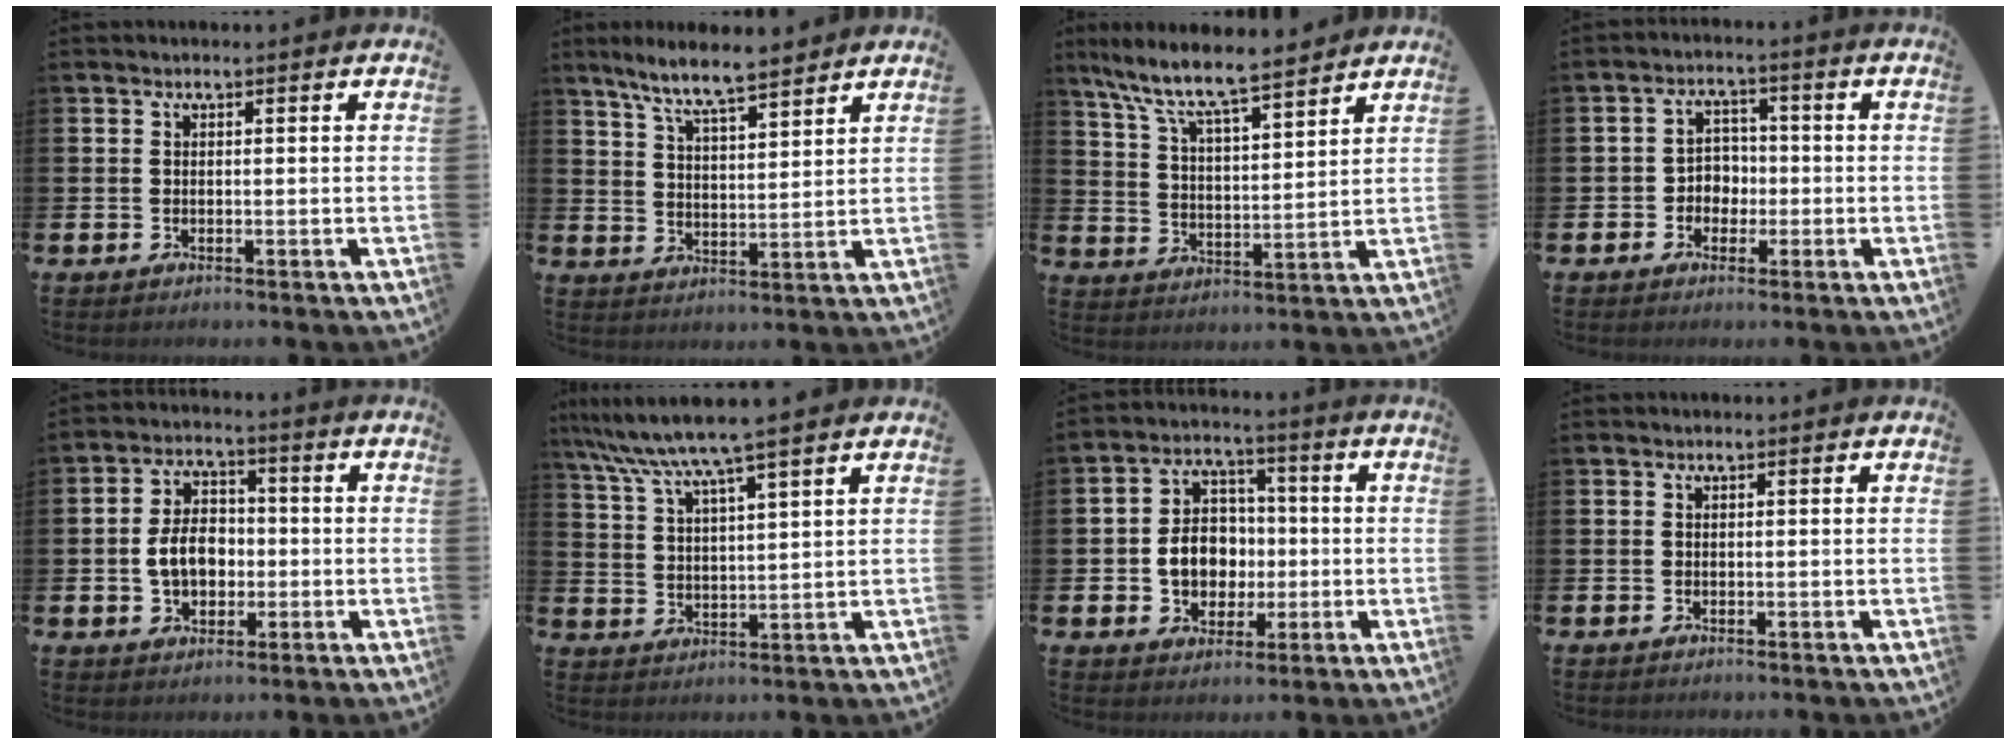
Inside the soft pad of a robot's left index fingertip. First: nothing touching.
{"total": 7.8, "force": [7.1, 0.8, 3.0], "torque": [-0.080, -0.028, 0.128]}
{"total": 8.6, "force": [7.9, 1.0, 3.2], "torque": [-0.094, -0.054, 0.136]}
{"total": 3.3, "force": [-1.0, 3.0, 1.1], "torque": [-0.025, 0.006, -0.027]}
{"total": 6.0, "force": [-0.7, 4.5, 4.0], "torque": [-0.059, 0.006, -0.022]}
{"total": 7.9, "force": [7.0, -0.1, 3.7], "torque": [-0.099, -0.027, 0.123]}
{"total": 7.3, "force": [-0.7, 6.3, 3.6], "torque": [-0.059, 0.014, -0.018]}
{"total": 0.0}